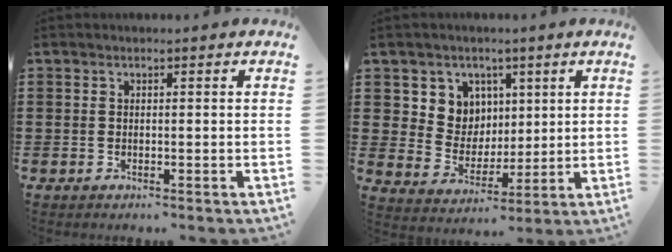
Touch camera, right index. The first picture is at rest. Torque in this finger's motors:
{"motor_torque": [0.76, 0.76, 0.29, 0.07]}